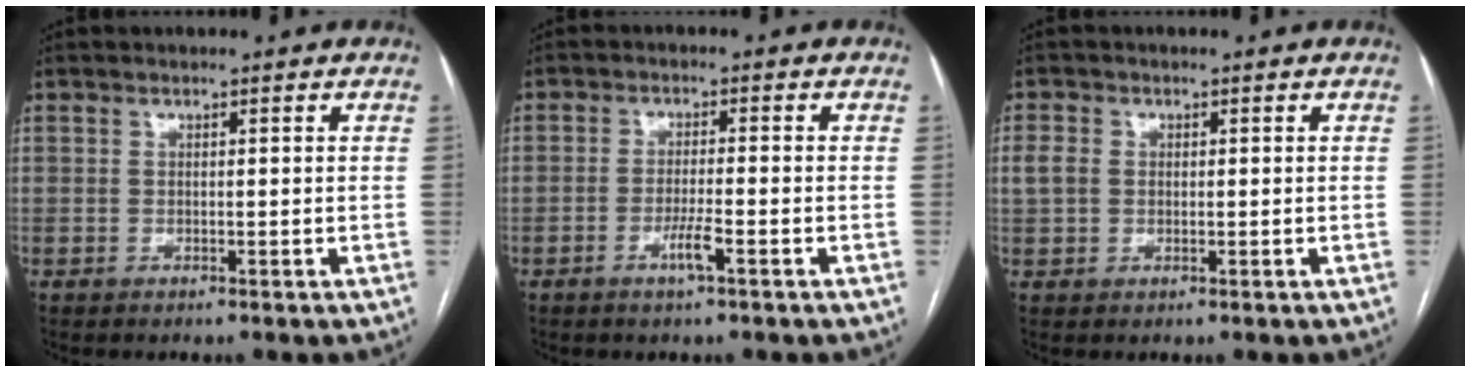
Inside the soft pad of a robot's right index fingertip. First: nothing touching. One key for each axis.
{"total": 3.4, "fx": -1.8, "fy": -0.1, "fz": 2.9, "tx": -0.059, "ty": -0.005, "tz": -0.036}
{"total": 2.6, "fx": 0.1, "fy": 2.0, "fz": 1.6, "tx": -0.050, "ty": 0.013, "tz": 0.003}